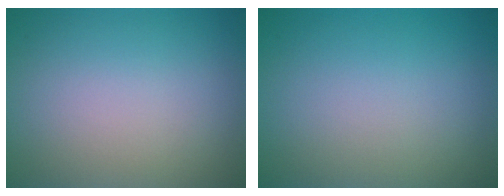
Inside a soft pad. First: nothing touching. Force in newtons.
{"total": 0.0}